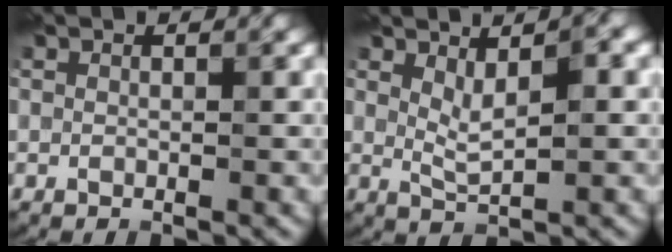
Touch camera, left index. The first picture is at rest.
{"total": 2.6, "force": [0.6, 0.7, 2.4], "torque": [-0.049, -0.001, 0.019]}